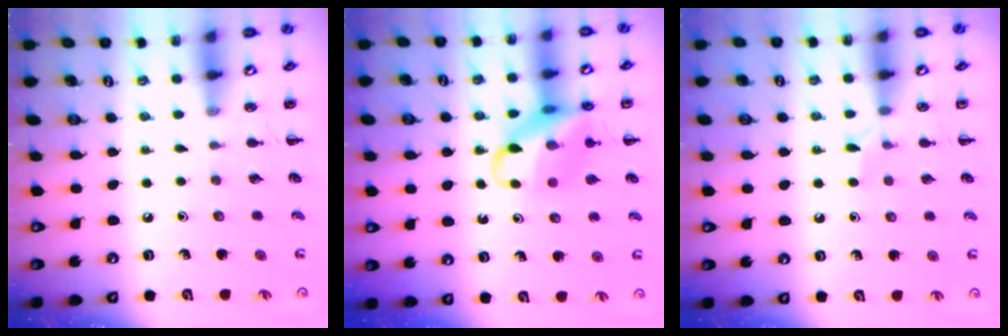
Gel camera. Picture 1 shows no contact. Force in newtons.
{"total": 14.3, "press": 14.1, "slide": 2.3}
{"total": 3.5, "press": 3.3, "slide": 1.1}